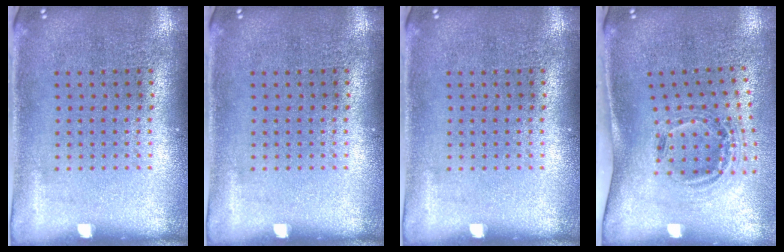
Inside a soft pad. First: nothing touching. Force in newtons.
{"total": 0.0}
{"total": 0.0}
{"total": 1.2, "press": 1.0, "slide": 0.7}